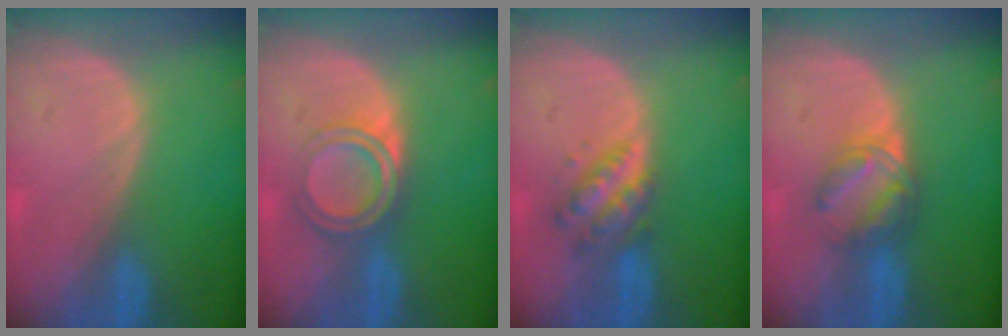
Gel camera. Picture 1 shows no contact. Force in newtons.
{"total": 5.7, "press": 5.1, "slide": 2.5}
{"total": 5.2, "press": 5.2, "slide": 0.1}
{"total": 6.1, "press": 5.3, "slide": 3.0}